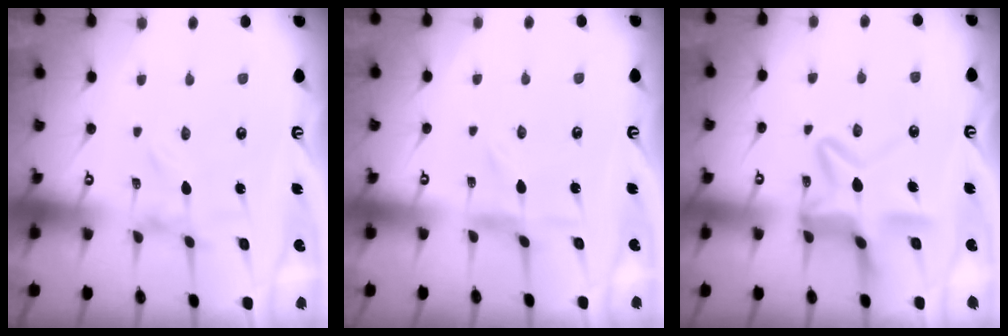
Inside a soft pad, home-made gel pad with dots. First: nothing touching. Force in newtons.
{"total": 0.9, "press": 0.8, "slide": 0.3}
{"total": 12.7, "press": 12.6, "slide": 1.0}